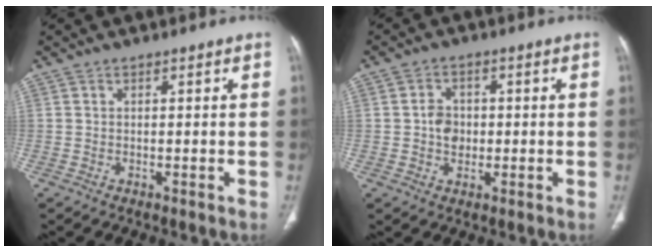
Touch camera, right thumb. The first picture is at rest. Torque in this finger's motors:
{"motor_torque": [1.11, 0.63, 0.10, -0.17, 0.04]}